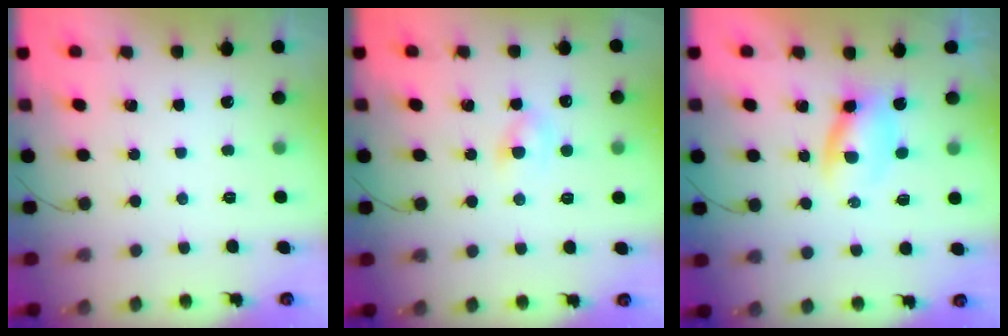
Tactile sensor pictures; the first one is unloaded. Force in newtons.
{"total": 2.2, "press": 2.1, "slide": 0.9}
{"total": 3.0, "press": 2.9, "slide": 0.9}